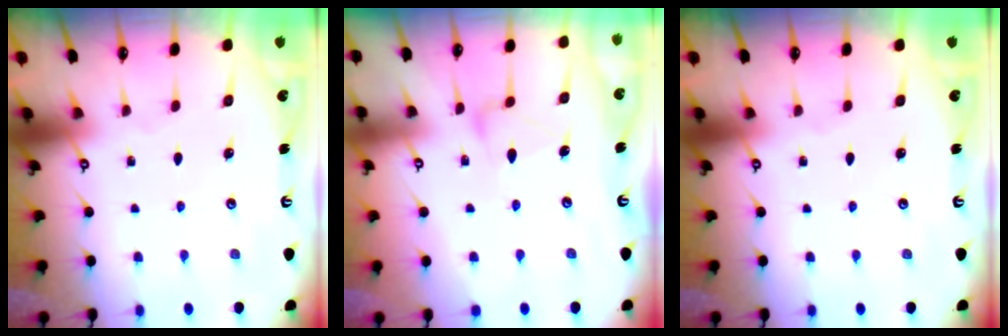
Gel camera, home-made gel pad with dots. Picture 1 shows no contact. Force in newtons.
{"total": 9.7, "press": 9.7, "slide": 0.4}
{"total": 0.0}